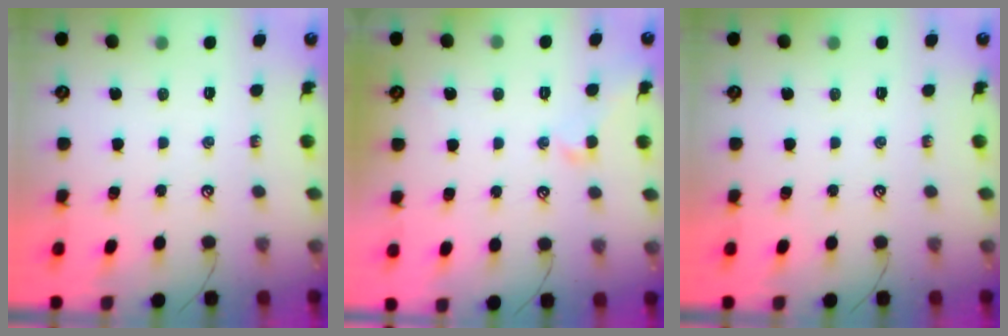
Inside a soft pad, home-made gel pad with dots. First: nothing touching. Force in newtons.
{"total": 0.5, "press": 0.5, "slide": 0.3}
{"total": 0.0}